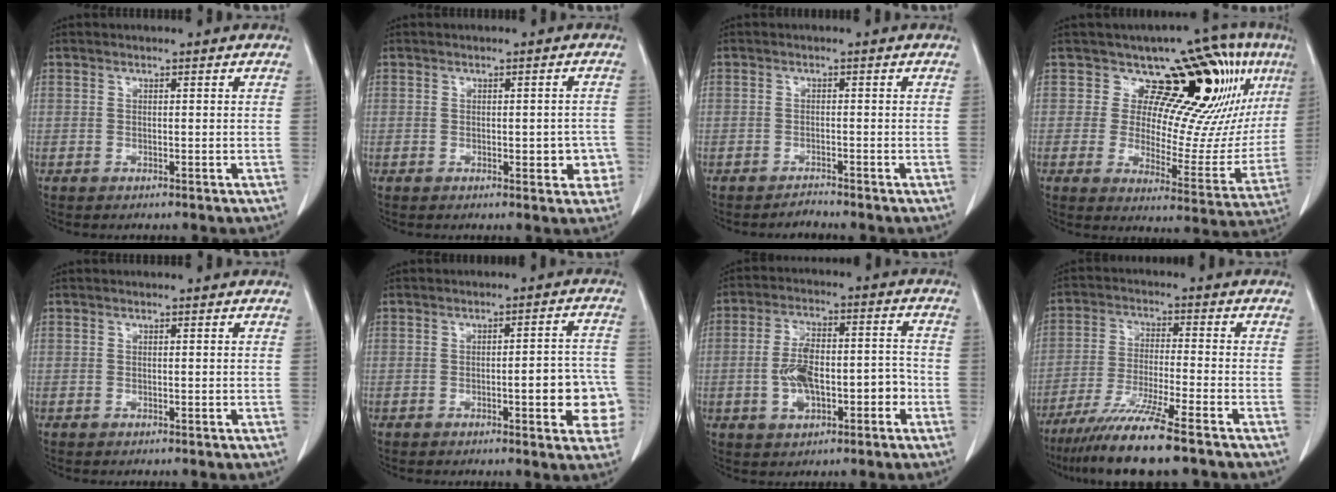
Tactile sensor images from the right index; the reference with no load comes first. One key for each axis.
{"total": 3.9, "fx": -1.0, "fy": 2.0, "fz": 3.2, "tx": -0.022, "ty": 0.010, "tz": -0.005}
{"total": 1.3, "fx": -1.2, "fy": 0.1, "fz": -0.3, "tx": 0.011, "ty": -0.004, "tz": -0.021}
{"total": 17.4, "fx": 9.1, "fy": 6.9, "fz": 13.1, "tx": -0.152, "ty": -0.015, "tz": 0.113}
{"total": 0.0}
{"total": 8.7, "fx": -2.5, "fy": 2.1, "fz": 8.1, "tx": -0.080, "ty": 0.018, "tz": -0.027}
{"total": 9.5, "fx": -2.6, "fy": 4.4, "fz": 8.0, "tx": -0.147, "ty": 0.032, "tz": -0.037}
{"total": 11.5, "fx": -8.6, "fy": -0.5, "fz": 7.6, "tx": -0.138, "ty": -0.037, "tz": -0.149}